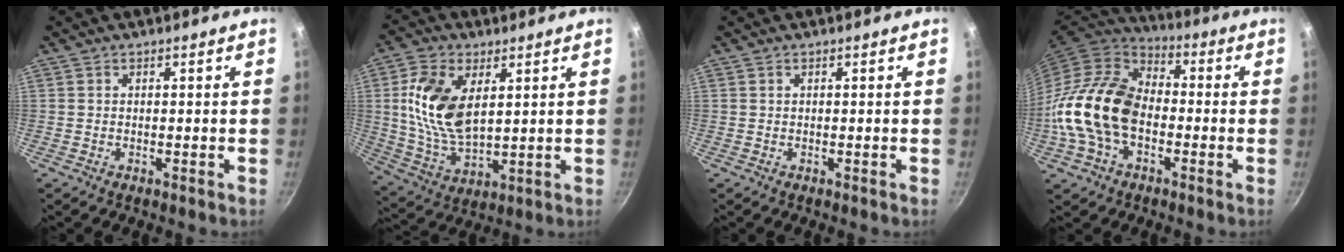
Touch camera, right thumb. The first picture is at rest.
{"total": 14.3, "force": [3.5, 8.0, 11.4], "torque": [-0.214, -0.019, 0.076]}
{"total": 0.0}
{"total": 17.7, "force": [-3.2, 12.0, 12.6], "torque": [-0.209, 0.034, -0.076]}